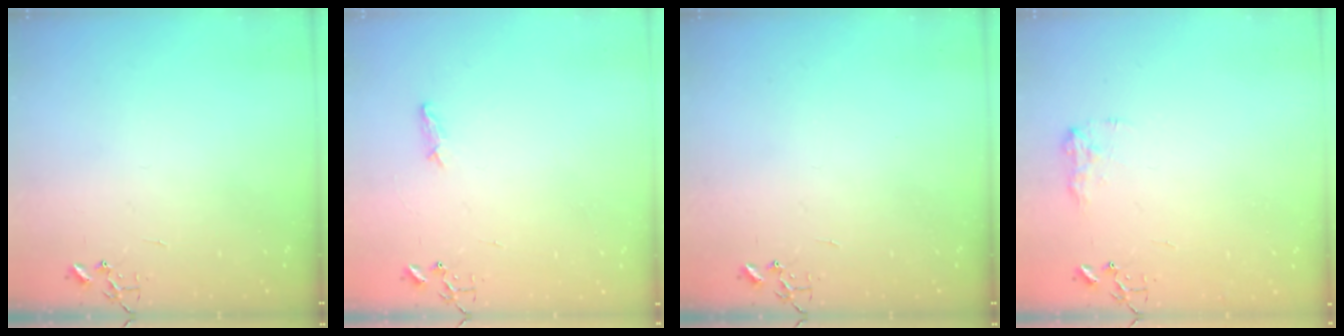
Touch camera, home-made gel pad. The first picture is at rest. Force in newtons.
{"total": 5.9, "press": 5.8, "slide": 0.7}
{"total": 0.0}
{"total": 7.9, "press": 7.9, "slide": 0.4}